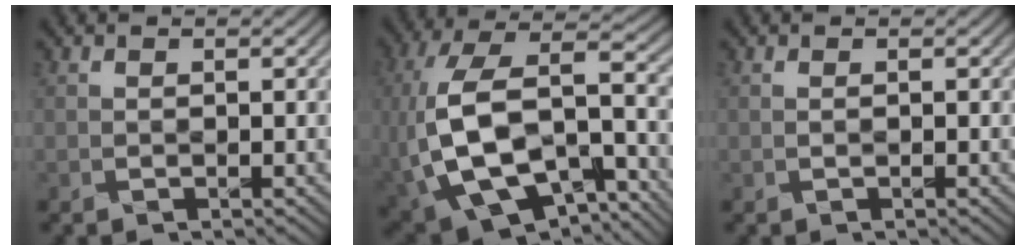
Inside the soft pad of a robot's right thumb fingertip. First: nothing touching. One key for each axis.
{"total": 17.0, "fx": -4.6, "fy": 9.9, "fz": 13.0, "tx": -0.288, "ty": -0.014, "tz": -0.063}
{"total": 0.5, "fx": -0.1, "fy": 0.1, "fz": 0.5, "tx": -0.008, "ty": 0.000, "tz": -0.003}